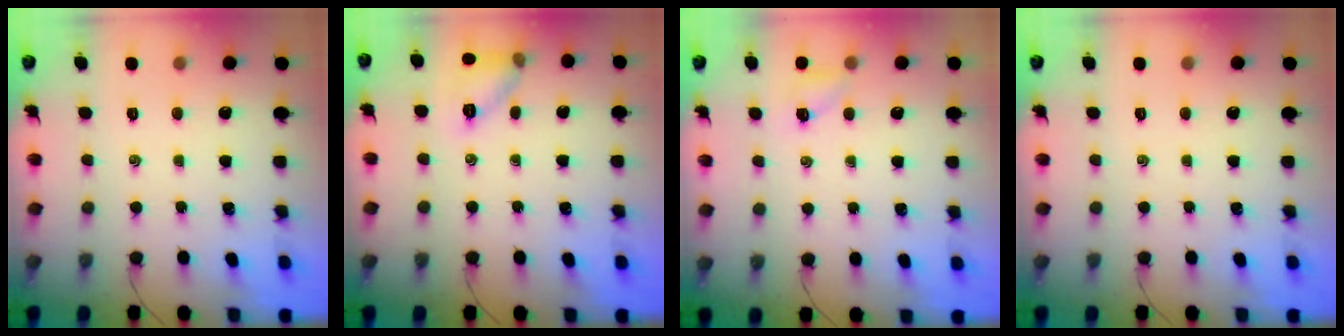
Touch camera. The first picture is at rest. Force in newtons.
{"total": 8.8, "press": 8.7, "slide": 1.3}
{"total": 3.9, "press": 3.7, "slide": 1.2}
{"total": 0.0}